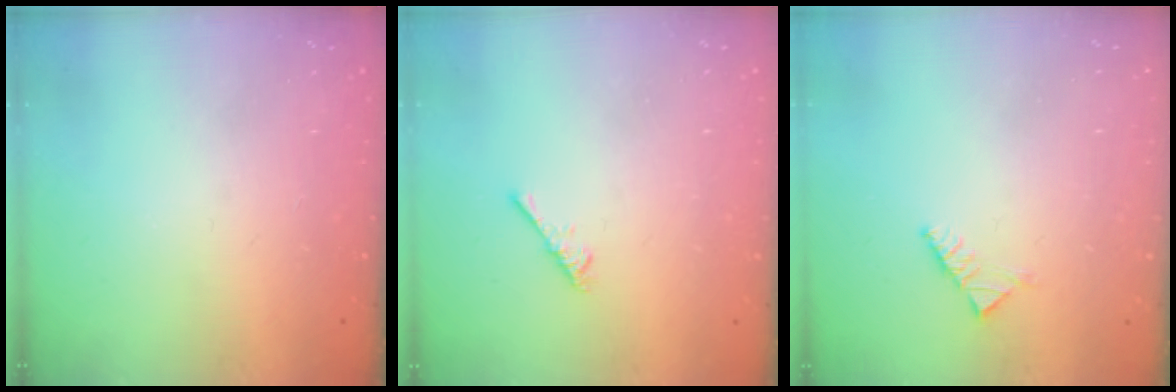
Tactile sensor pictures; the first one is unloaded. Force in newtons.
{"total": 2.2, "press": 2.1, "slide": 0.5}
{"total": 2.6, "press": 2.5, "slide": 0.8}